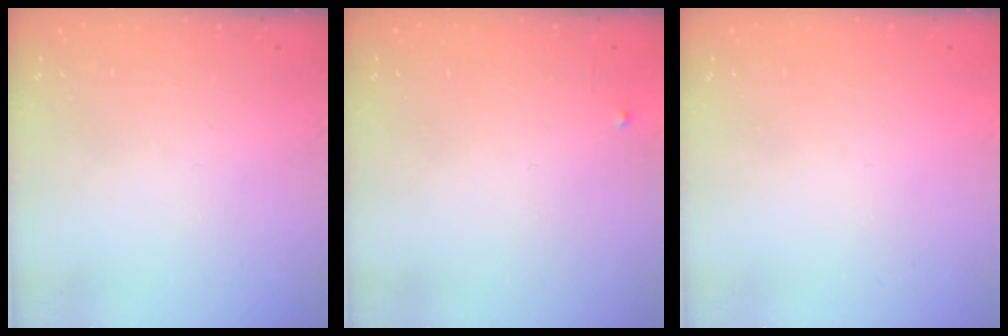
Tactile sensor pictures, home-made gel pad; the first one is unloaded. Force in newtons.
{"total": 2.4, "press": 2.3, "slide": 0.4}
{"total": 1.5, "press": 1.5, "slide": 0.1}